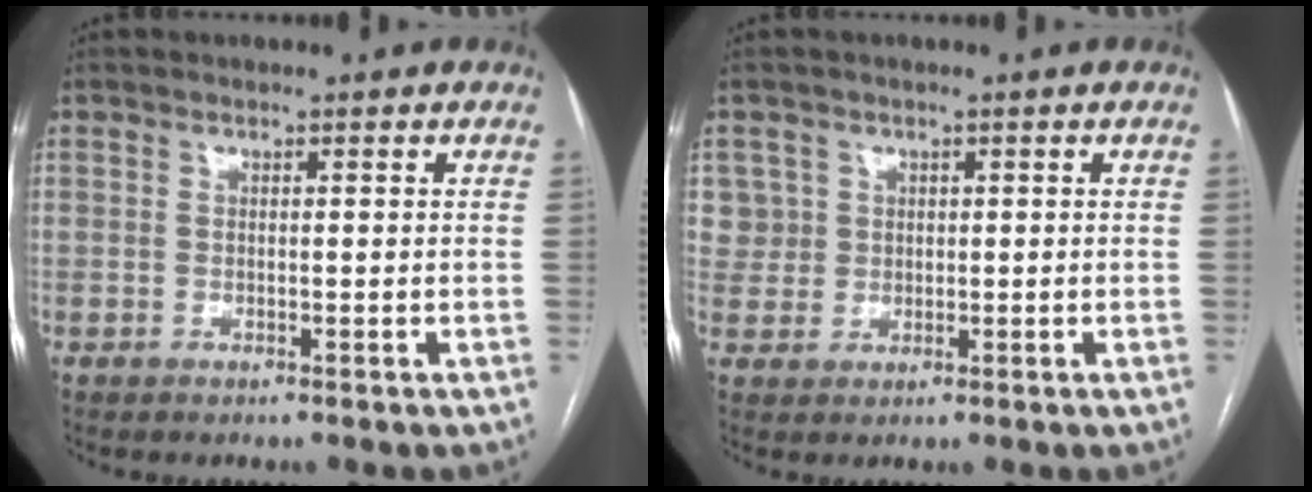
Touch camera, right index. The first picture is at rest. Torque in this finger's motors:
{"motor_torque": [-0.08, 0.08, 0.08, 0.02]}